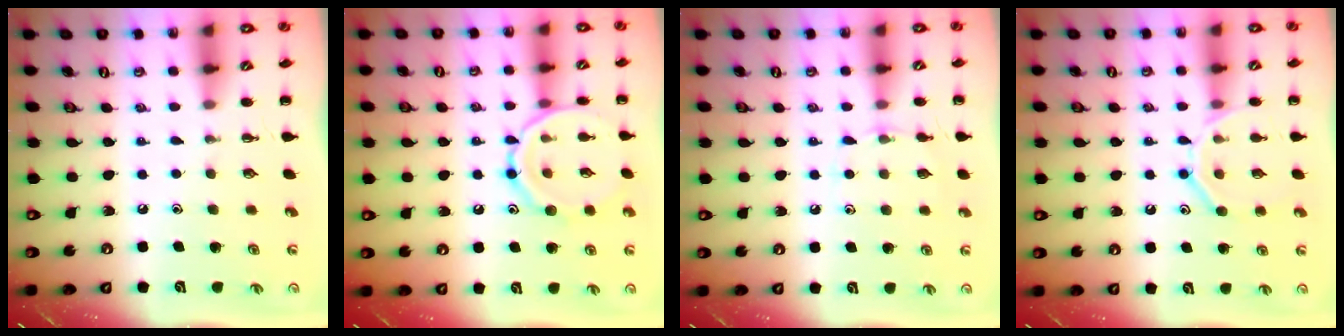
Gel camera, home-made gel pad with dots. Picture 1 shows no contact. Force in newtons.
{"total": 13.5, "press": 13.5, "slide": 0.4}
{"total": 6.9, "press": 6.6, "slide": 1.8}
{"total": 11.6, "press": 11.5, "slide": 1.4}